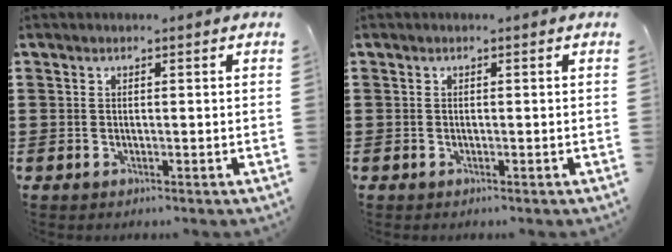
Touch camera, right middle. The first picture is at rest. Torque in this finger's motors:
{"motor_torque": [-0.11, -0.07, 0.02, -0.01]}